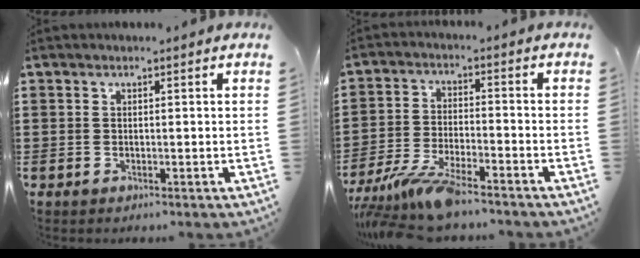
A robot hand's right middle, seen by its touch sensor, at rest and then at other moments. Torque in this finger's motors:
{"motor_torque": [2.14, 0.00, 0.69, 0.21]}